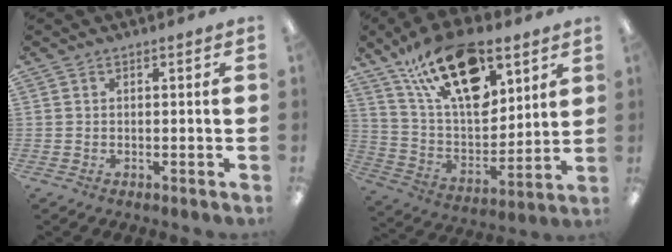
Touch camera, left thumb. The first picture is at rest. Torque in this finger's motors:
{"motor_torque": [0.60, 0.63, 1.36, -1.41, 0.28]}